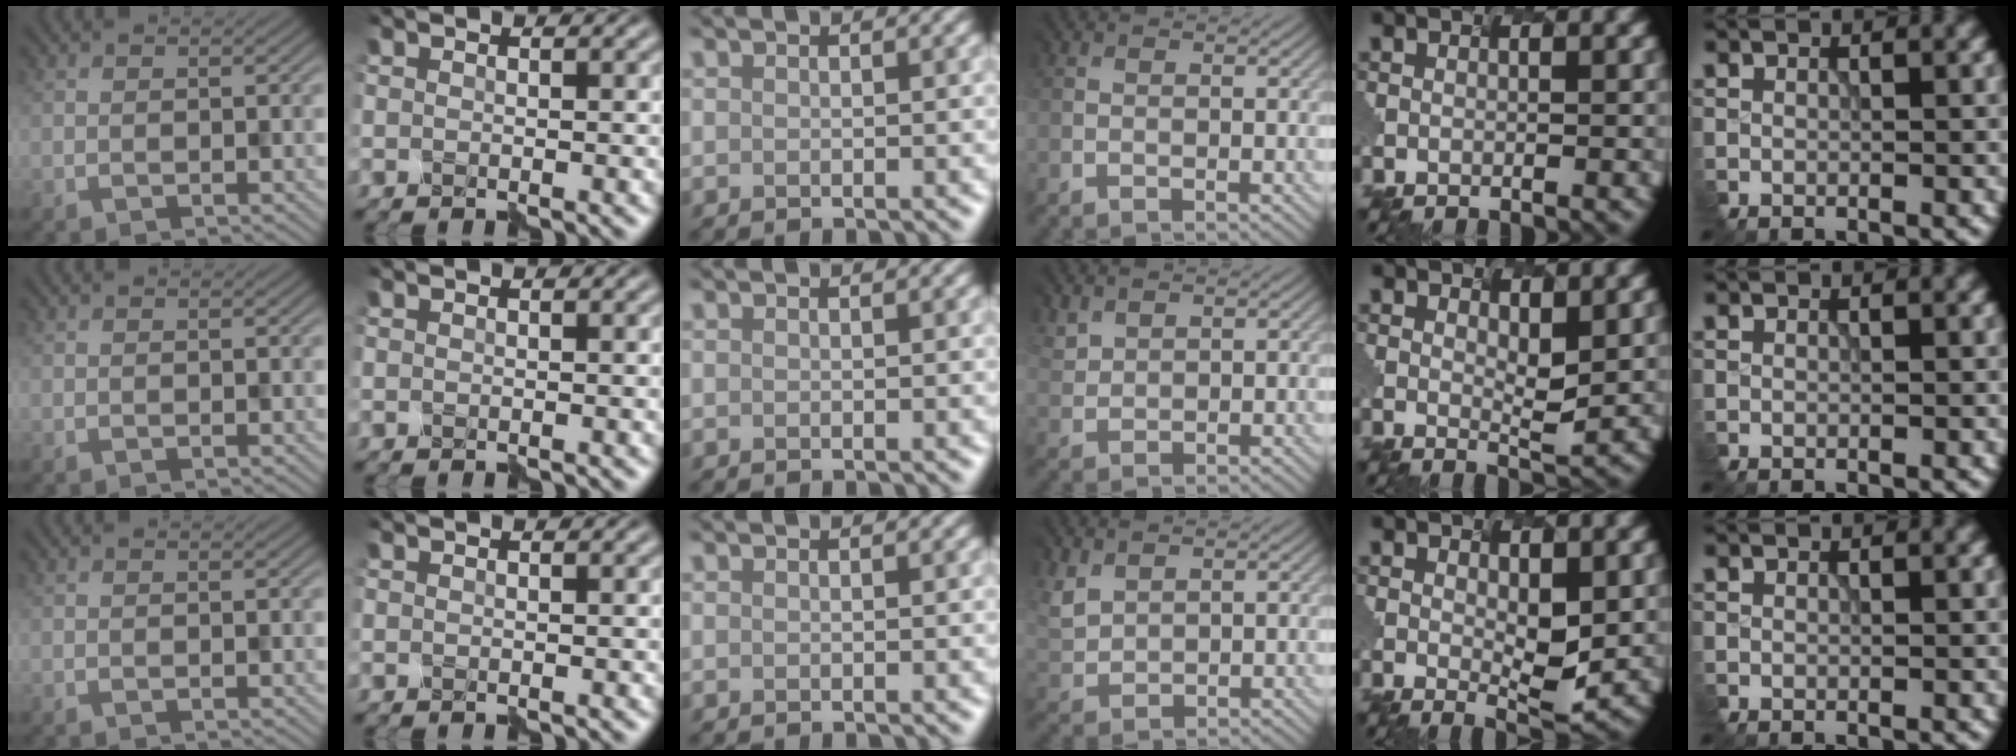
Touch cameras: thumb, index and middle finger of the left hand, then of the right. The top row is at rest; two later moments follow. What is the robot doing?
{"motion": "disassemble", "object": "puzzle pieces"}